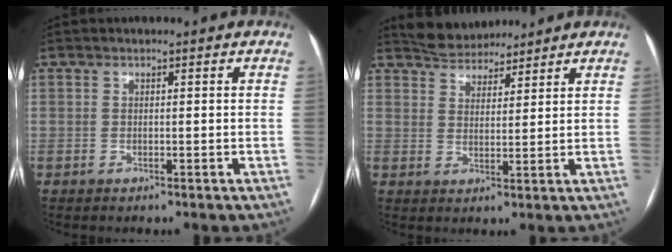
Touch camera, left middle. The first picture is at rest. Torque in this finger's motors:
{"motor_torque": [0.04, -0.04, -0.02, -0.01]}